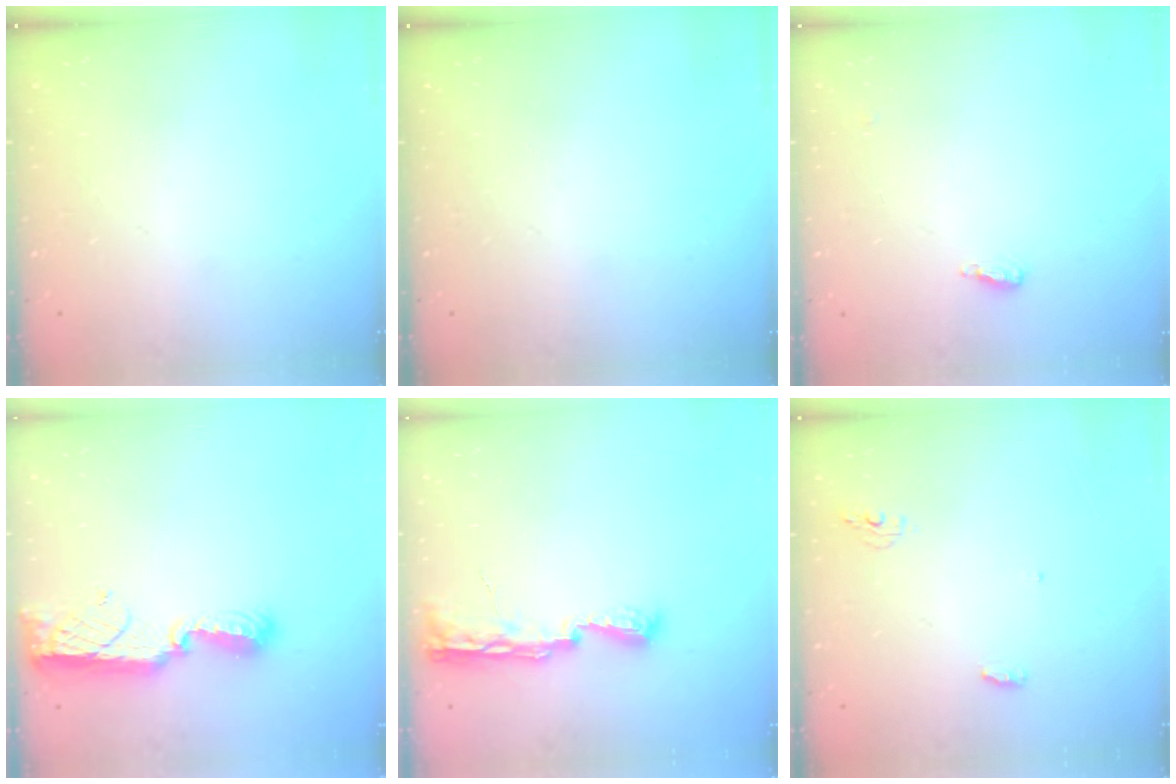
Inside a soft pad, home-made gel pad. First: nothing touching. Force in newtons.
{"total": 0.0}
{"total": 4.7, "press": 4.6, "slide": 1.2}
{"total": 11.5, "press": 10.3, "slide": 5.0}
{"total": 10.2, "press": 8.9, "slide": 5.1}
{"total": 4.1, "press": 4.0, "slide": 0.9}